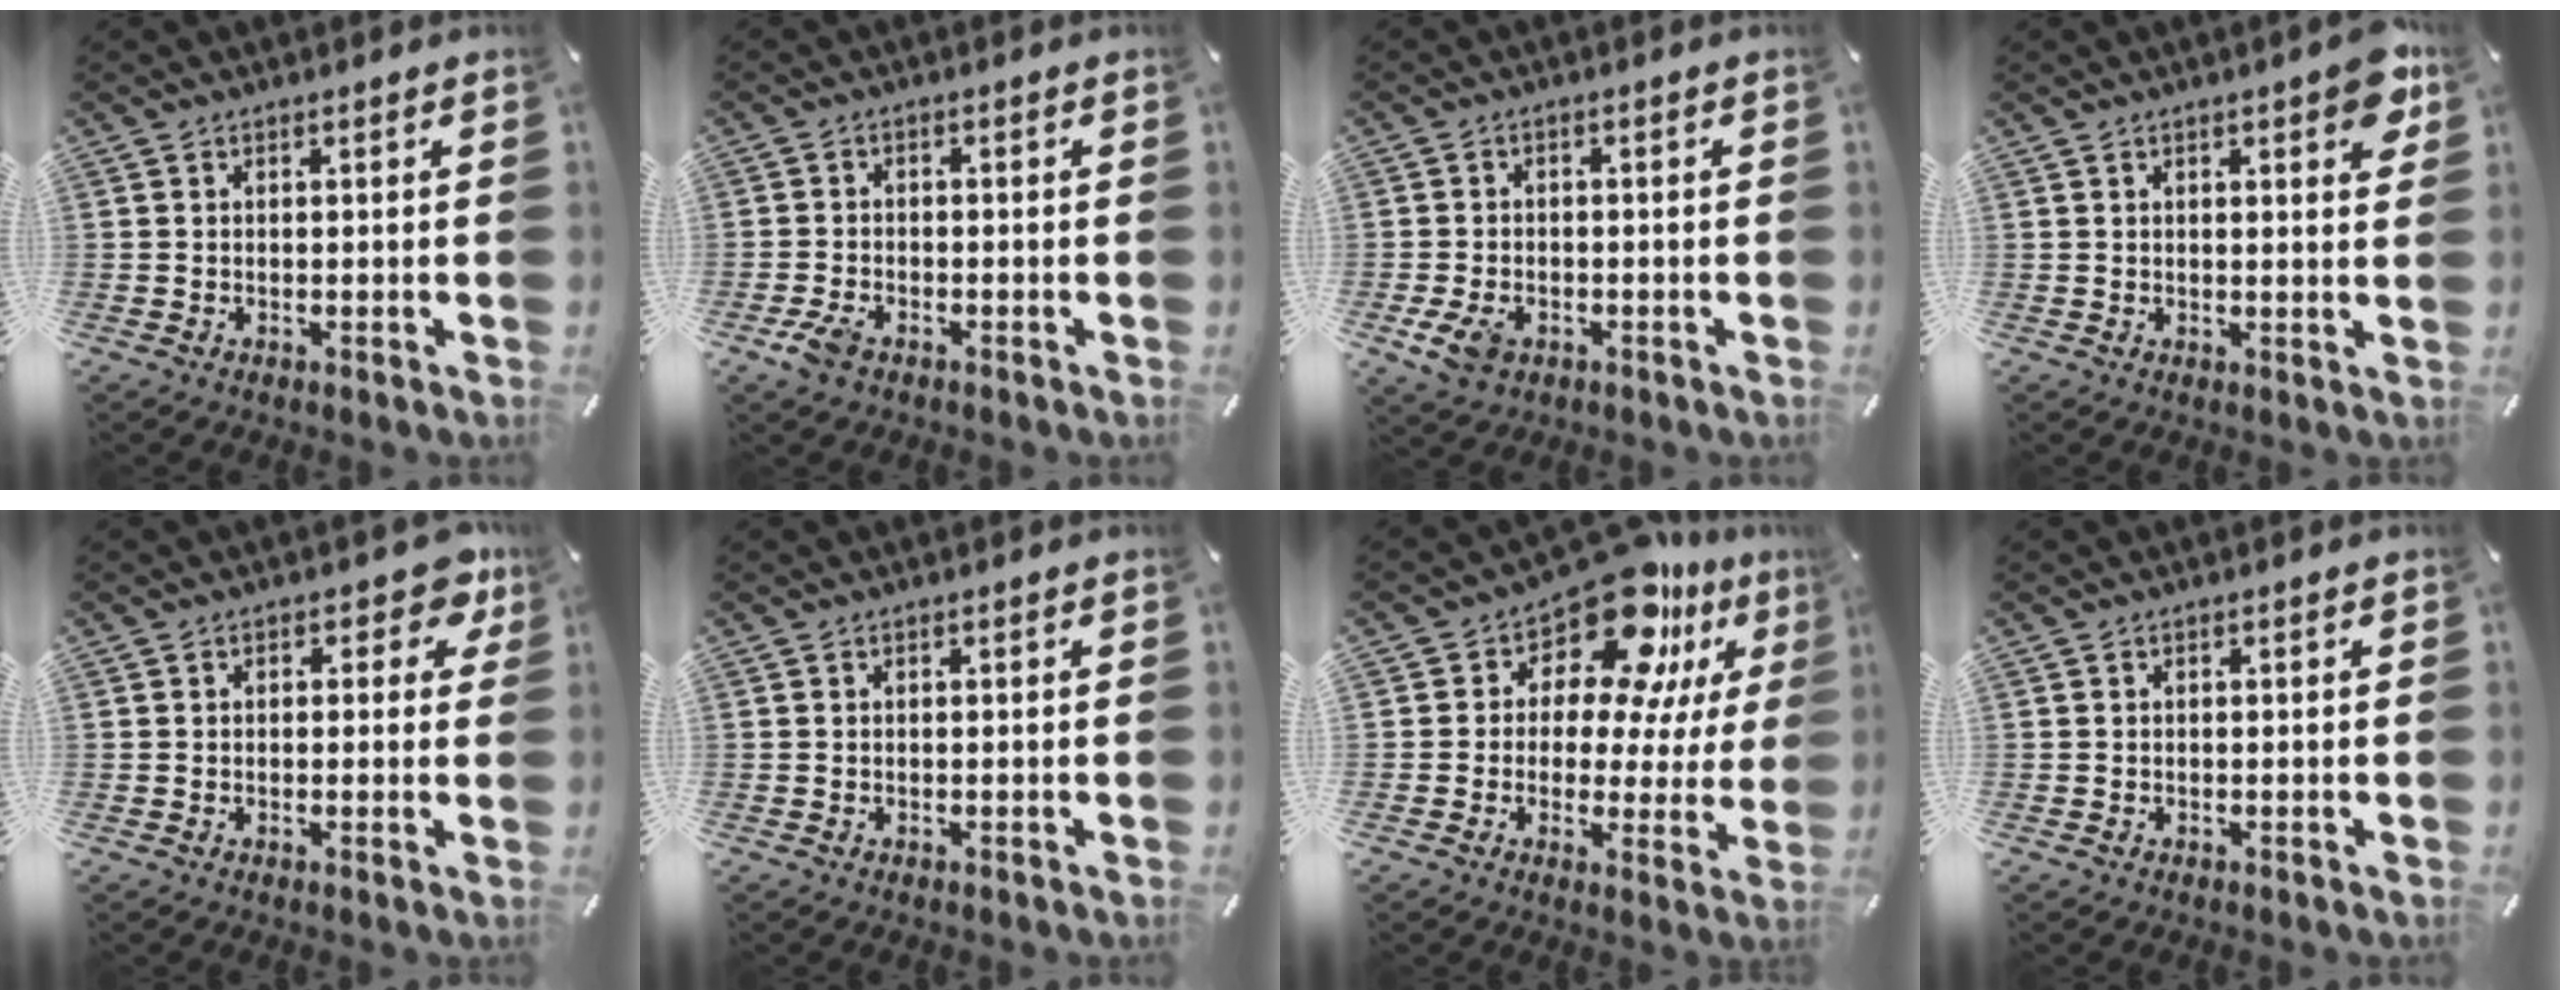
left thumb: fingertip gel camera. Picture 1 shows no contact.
{"total": 3.9, "force": [-2.3, 2.0, 2.3], "torque": [-0.056, 0.006, -0.046]}
{"total": 5.1, "force": [-2.2, 3.5, 3.1], "torque": [-0.075, 0.004, -0.042]}
{"total": 5.6, "force": [2.8, 1.8, 4.5], "torque": [-0.059, -0.009, 0.043]}
{"total": 4.9, "force": [2.0, 2.8, 3.4], "torque": [-0.033, -0.003, 0.026]}
{"total": 0.0}
{"total": 14.6, "force": [11.1, 6.6, 6.8], "torque": [-0.111, -0.094, 0.192]}
{"total": 0.0}